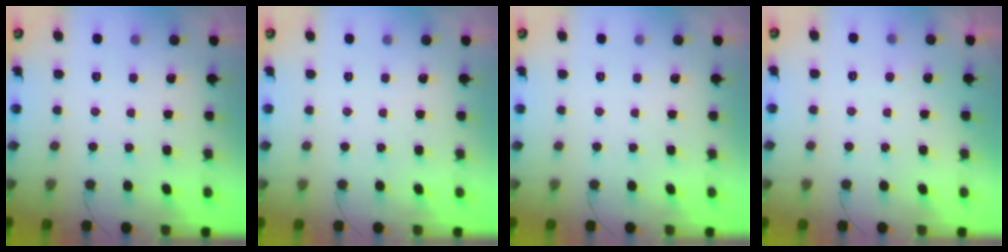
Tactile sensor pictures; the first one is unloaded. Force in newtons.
{"total": 0.0}
{"total": 0.0}
{"total": 4.3, "press": 4.3, "slide": 0.5}